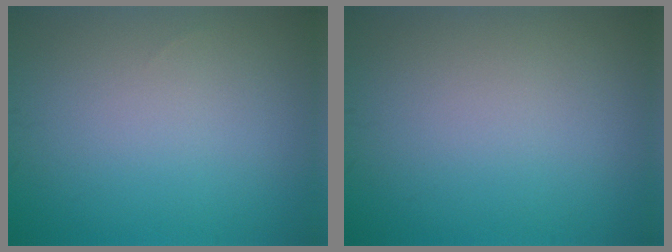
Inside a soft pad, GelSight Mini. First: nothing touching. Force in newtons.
{"total": 0.0}